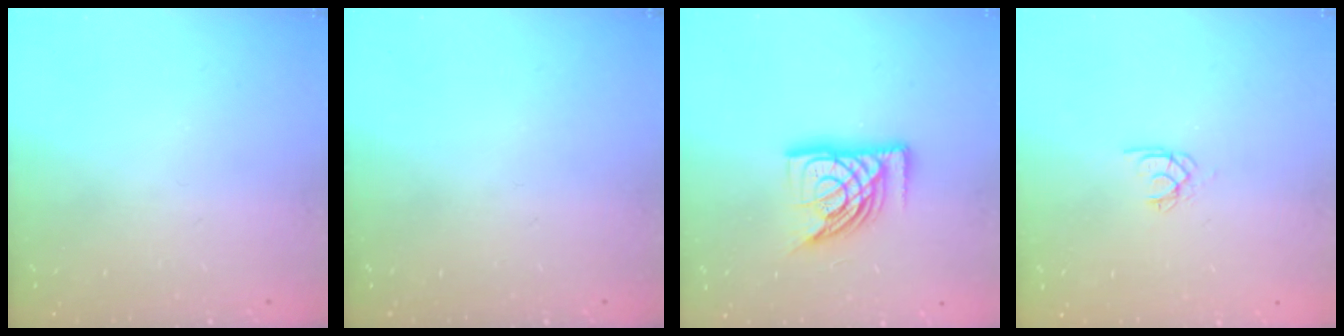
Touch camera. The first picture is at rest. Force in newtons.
{"total": 0.0}
{"total": 14.1, "press": 14.0, "slide": 1.8}
{"total": 2.0, "press": 2.0, "slide": 0.4}